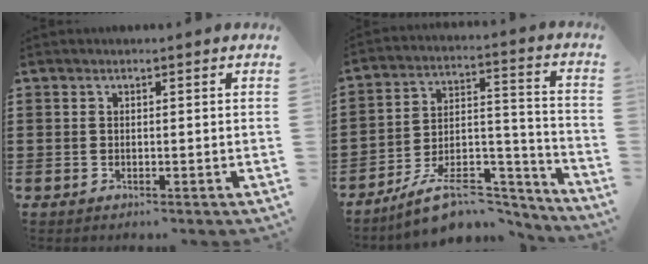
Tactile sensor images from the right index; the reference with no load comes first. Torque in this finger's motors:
{"motor_torque": [-0.84, 0.46, -1.05, -0.21]}